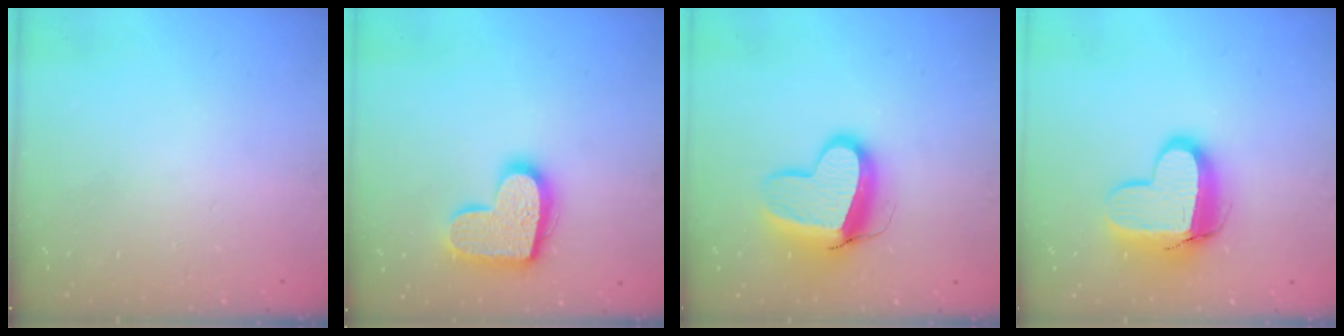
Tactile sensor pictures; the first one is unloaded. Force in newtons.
{"total": 15.6, "press": 15.6, "slide": 0.8}
{"total": 12.8, "press": 12.7, "slide": 1.4}
{"total": 12.3, "press": 12.2, "slide": 1.3}